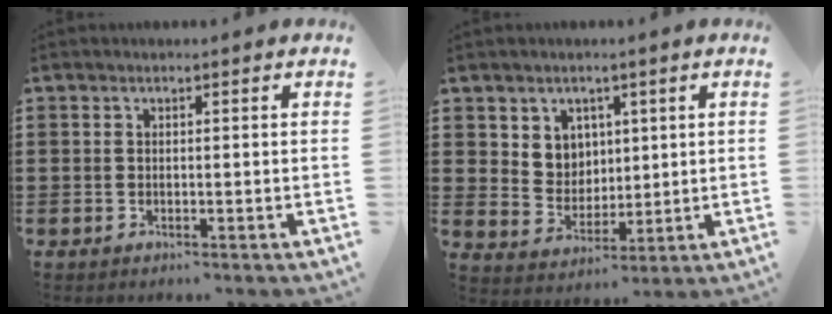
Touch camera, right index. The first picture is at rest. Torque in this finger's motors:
{"motor_torque": [0.17, -0.12, 0.11, 0.07]}